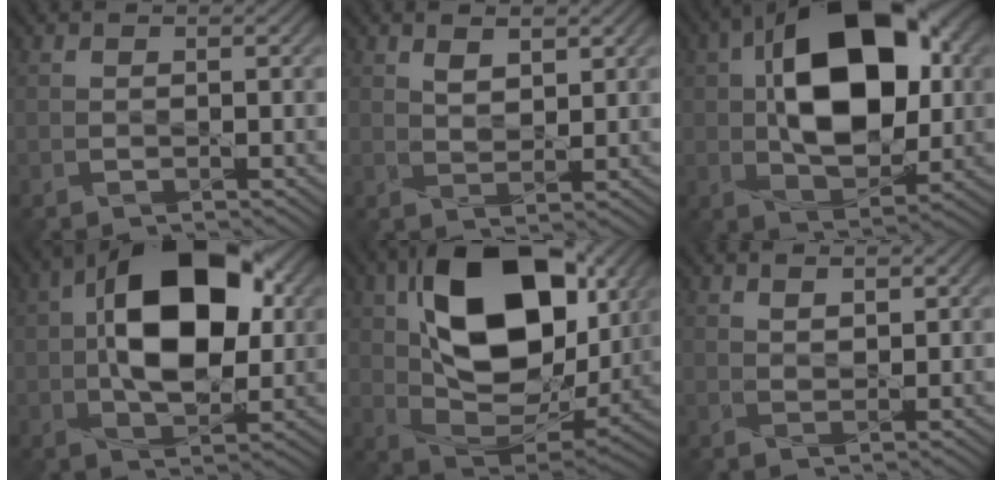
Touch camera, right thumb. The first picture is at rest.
{"total": 2.8, "force": [1.9, 1.0, 1.7], "torque": [-0.033, -0.002, 0.040]}
{"total": 15.5, "force": [2.5, 9.2, 12.2], "torque": [-0.201, 0.025, 0.038]}
{"total": 13.8, "force": [1.8, 7.6, 11.4], "torque": [-0.189, 0.024, 0.022]}
{"total": 18.2, "force": [5.7, 10.7, 13.5], "torque": [-0.248, 0.013, 0.101]}
{"total": 1.8, "force": [1.5, 0.4, 1.0], "torque": [-0.014, -0.003, 0.031]}